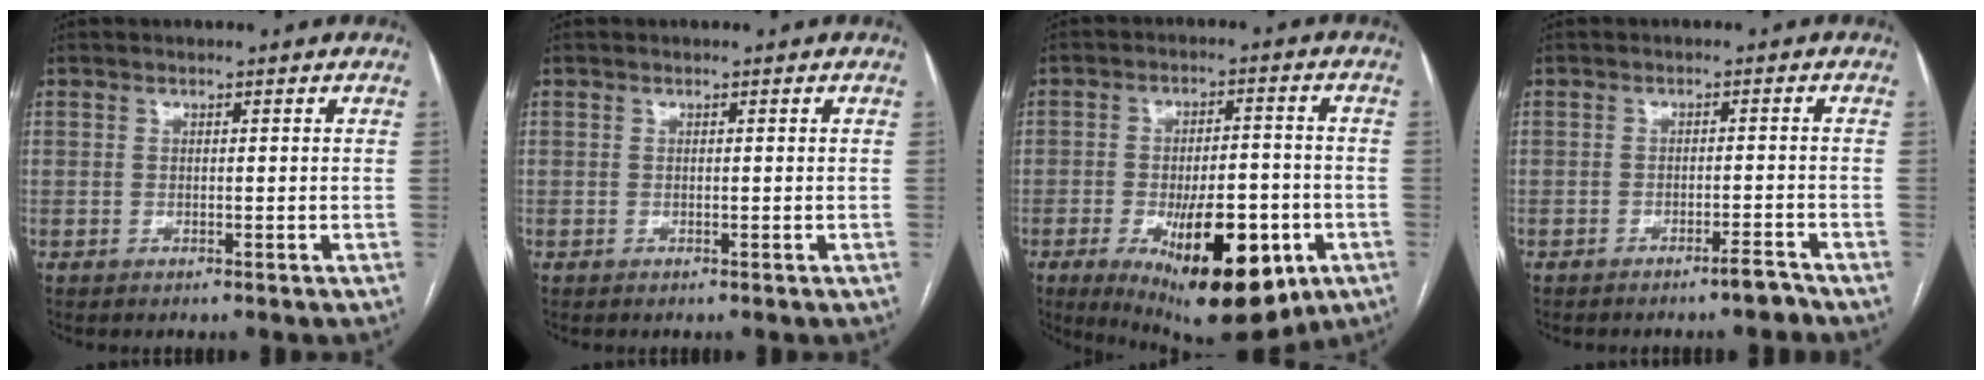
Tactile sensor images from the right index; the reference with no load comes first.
{"total": 0.0}
{"total": 16.9, "force": [-6.8, 6.4, 14.0], "torque": [-0.186, -0.003, -0.082]}
{"total": 2.4, "force": [-2.1, 0.1, 1.1], "torque": [-0.015, 0.000, -0.031]}